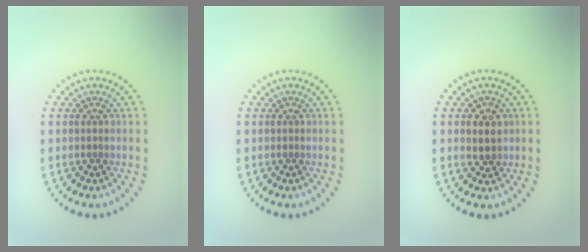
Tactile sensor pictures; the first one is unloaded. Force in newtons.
{"total": 0.0}
{"total": 2.4, "press": 2.3, "slide": 0.9}